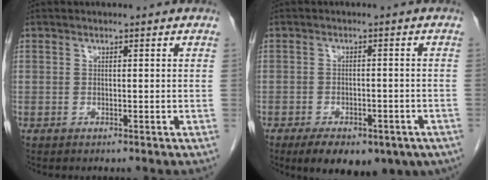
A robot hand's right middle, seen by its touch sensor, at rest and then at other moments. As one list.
[{"total": 13.3, "force": [-8.5, 6.3, 8.0], "torque": [-0.120, -0.009, -0.111]}]